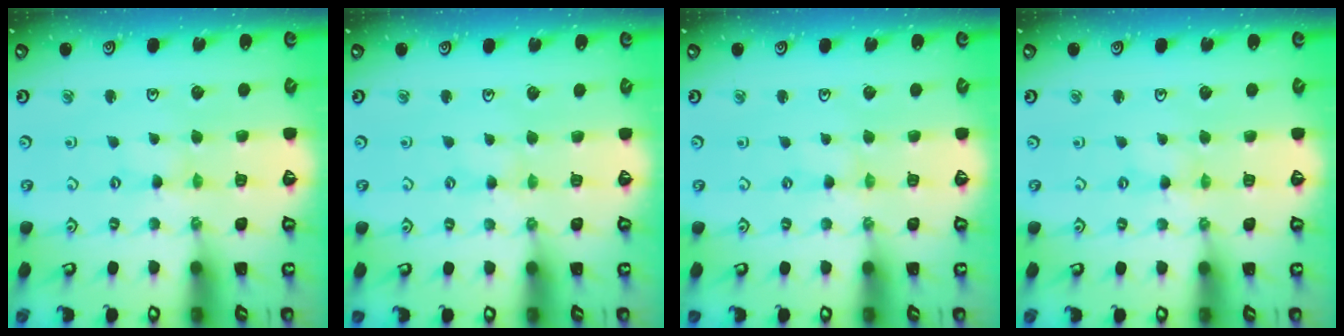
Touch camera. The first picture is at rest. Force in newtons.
{"total": 1.3, "press": 1.2, "slide": 0.3}
{"total": 0.0}
{"total": 0.0}